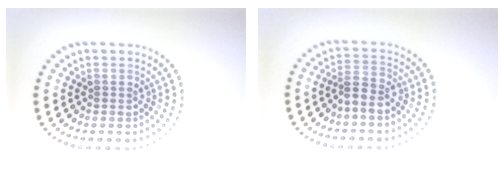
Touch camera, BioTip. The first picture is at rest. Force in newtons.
{"total": 2.1, "press": 1.8, "slide": 1.0}